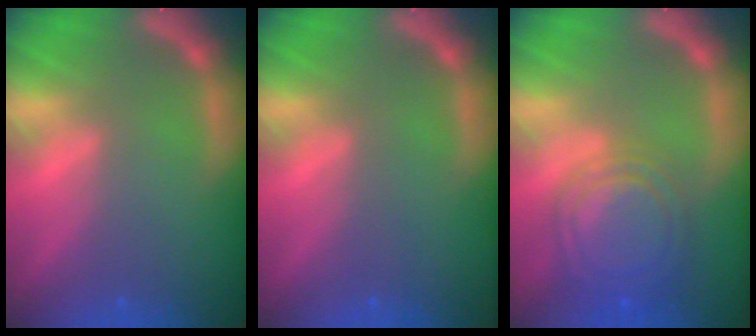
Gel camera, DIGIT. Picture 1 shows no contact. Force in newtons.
{"total": 0.0}
{"total": 8.5}